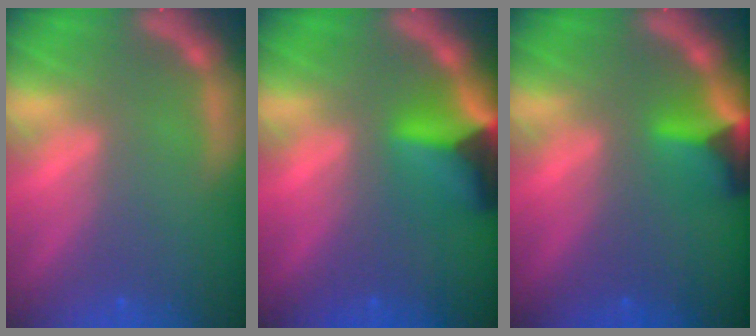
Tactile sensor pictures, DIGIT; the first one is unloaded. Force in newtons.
{"total": 6.9}
{"total": 4.5}